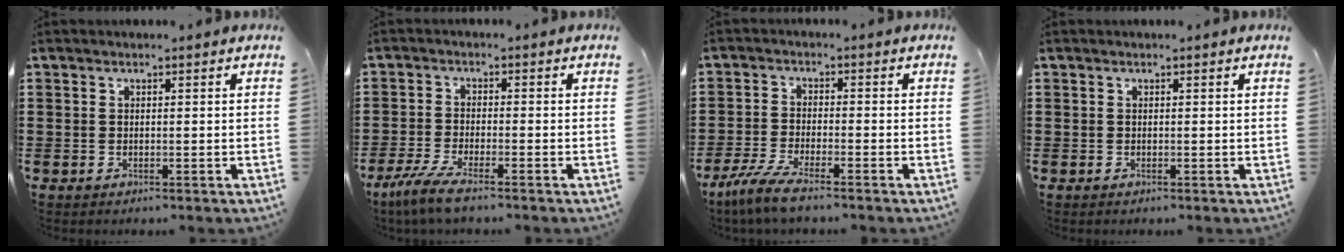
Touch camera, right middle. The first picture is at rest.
{"total": 4.4, "force": [-3.3, 0.1, 2.9], "torque": [-0.084, -0.021, -0.070]}
{"total": 4.7, "force": [-3.7, 0.1, 2.9], "torque": [-0.084, -0.021, -0.078]}
{"total": 0.0}